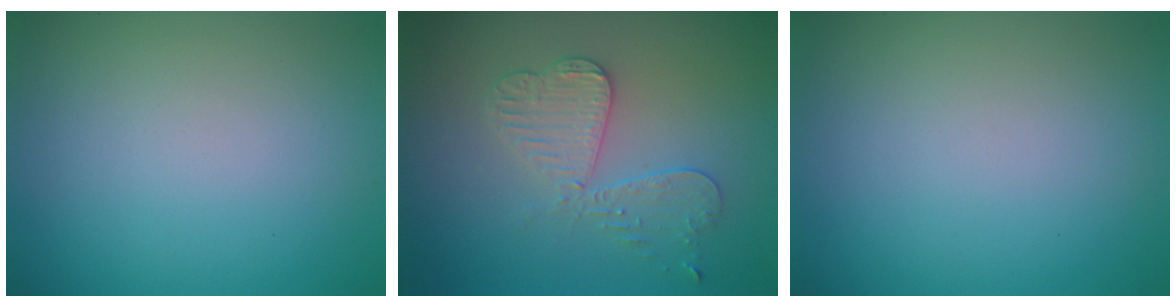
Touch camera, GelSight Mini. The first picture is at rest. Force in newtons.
{"total": 3.3, "press": 3.2, "slide": 0.9}
{"total": 0.0}